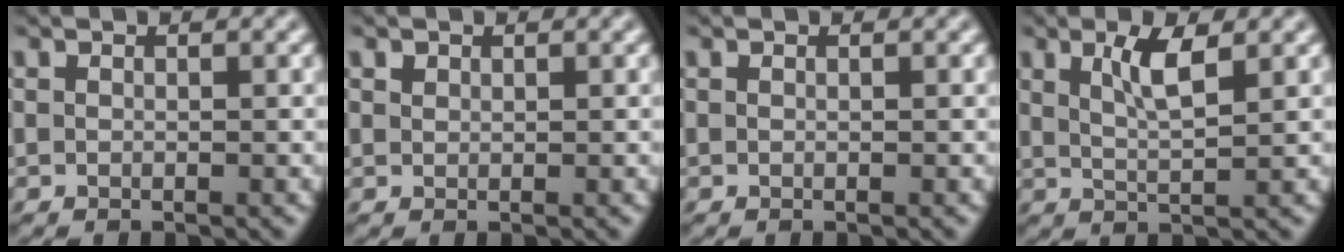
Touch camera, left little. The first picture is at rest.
{"total": 0.6, "force": [0.4, 0.3, 0.3], "torque": [-0.008, 0.001, 0.007]}
{"total": 0.0}
{"total": 2.6, "force": [1.2, 0.0, 2.3], "torque": [-0.043, 0.000, 0.020]}